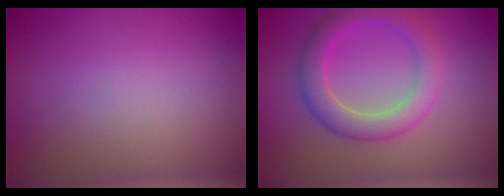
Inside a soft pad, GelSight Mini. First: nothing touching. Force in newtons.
{"total": 4.1, "press": 4.0, "slide": 0.2}